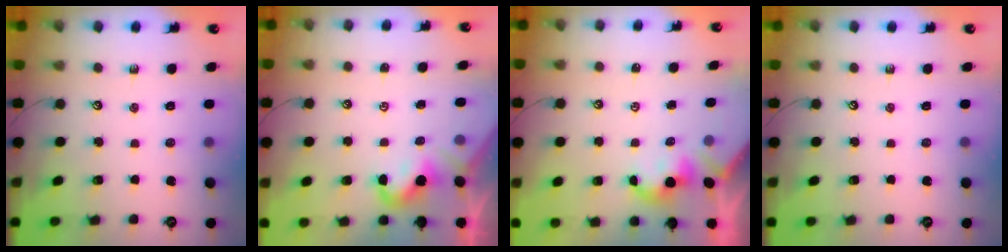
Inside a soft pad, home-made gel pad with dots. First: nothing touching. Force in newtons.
{"total": 1.2, "press": 1.2, "slide": 0.3}
{"total": 0.6, "press": 0.5, "slide": 0.3}
{"total": 0.0}